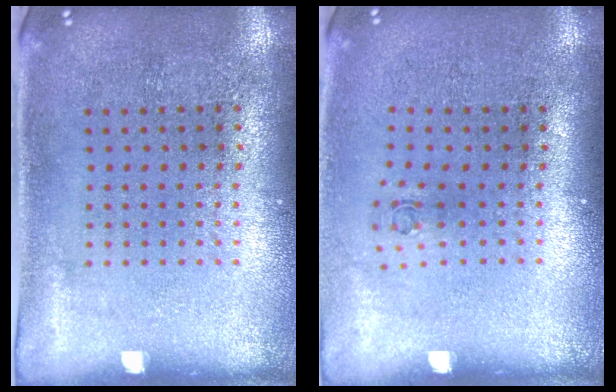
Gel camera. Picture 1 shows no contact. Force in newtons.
{"total": 0.6, "press": 0.3, "slide": 0.5}